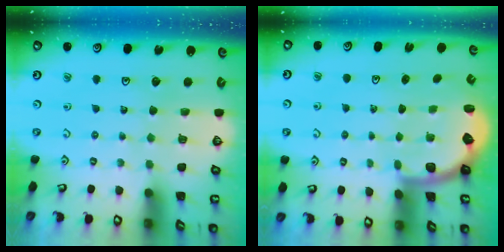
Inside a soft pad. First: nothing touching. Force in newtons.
{"total": 2.2, "press": 2.1, "slide": 0.7}